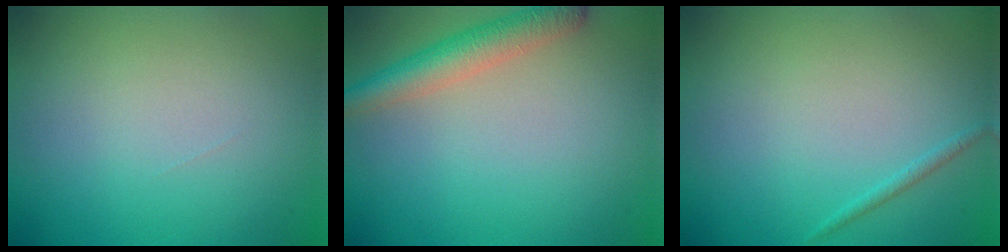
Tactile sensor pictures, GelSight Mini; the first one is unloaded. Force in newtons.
{"total": 3.7, "press": 3.7, "slide": 0.1}
{"total": 0.6, "press": 0.6, "slide": 0.1}